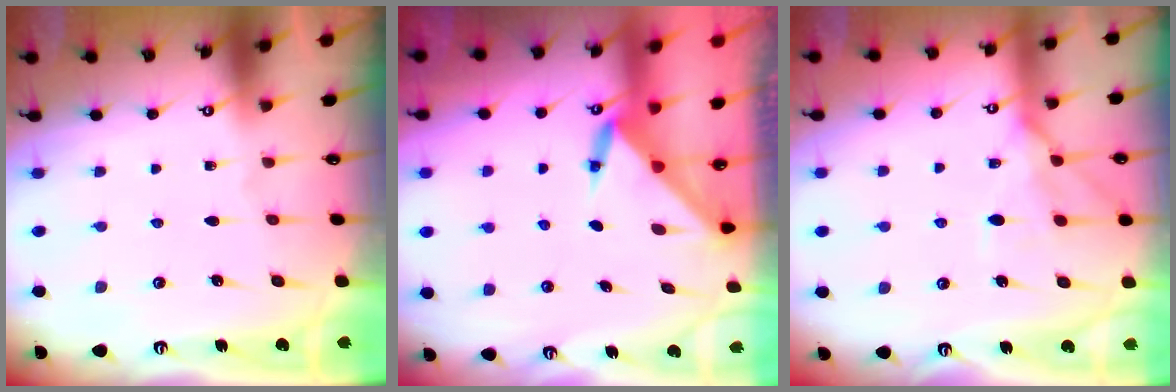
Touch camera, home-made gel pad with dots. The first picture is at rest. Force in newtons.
{"total": 3.5, "press": 3.5, "slide": 0.4}
{"total": 12.0, "press": 12.0, "slide": 1.0}